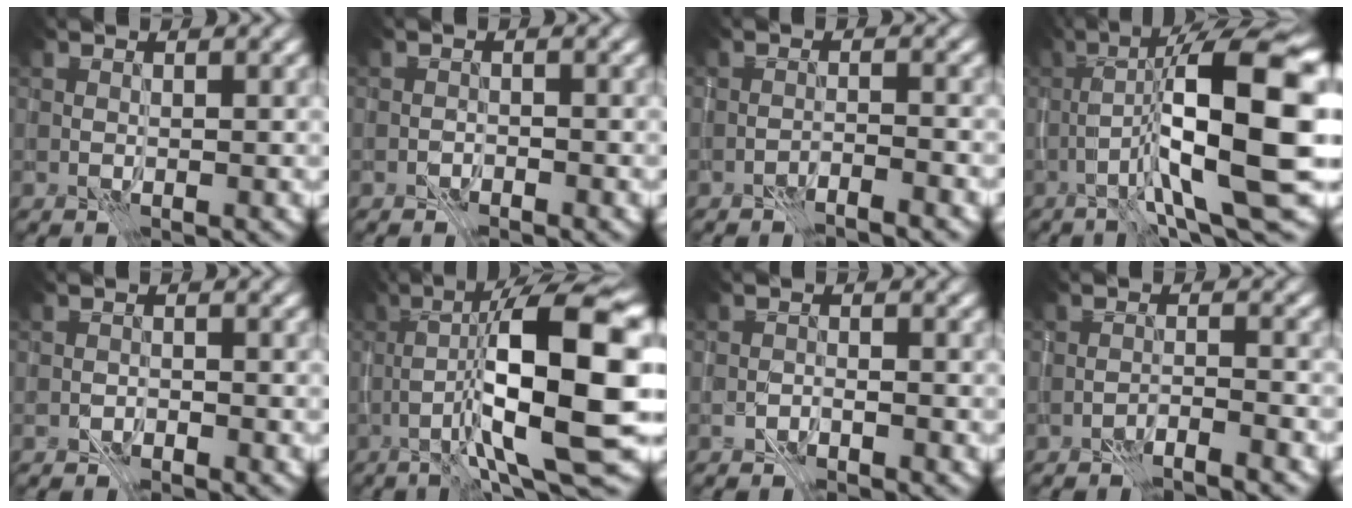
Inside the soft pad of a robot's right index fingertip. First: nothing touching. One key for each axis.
{"total": 1.0, "fx": -1.0, "fy": 0.4, "fz": 0.2, "tx": -0.001, "ty": 0.004, "tz": -0.020}
{"total": 1.9, "fx": -1.8, "fy": 0.0, "fz": 0.7, "tx": -0.007, "ty": 0.005, "tz": -0.037}
{"total": 14.1, "fx": -1.5, "fy": 2.7, "fz": 13.8, "tx": -0.219, "ty": 0.024, "tz": -0.020}
{"total": 1.3, "fx": -1.2, "fy": 0.5, "fz": 0.3, "tx": -0.003, "ty": 0.004, "tz": -0.027}
{"total": 14.2, "fx": -1.1, "fy": 2.7, "fz": 13.9, "tx": -0.218, "ty": 0.022, "tz": -0.015}
{"total": 1.6, "fx": -1.5, "fy": 0.4, "fz": 0.3, "tx": -0.004, "ty": 0.004, "tz": -0.032}
{"total": 2.3, "fx": -2.1, "fy": 0.1, "fz": 0.9, "tx": -0.011, "ty": 0.006, "tz": -0.042}